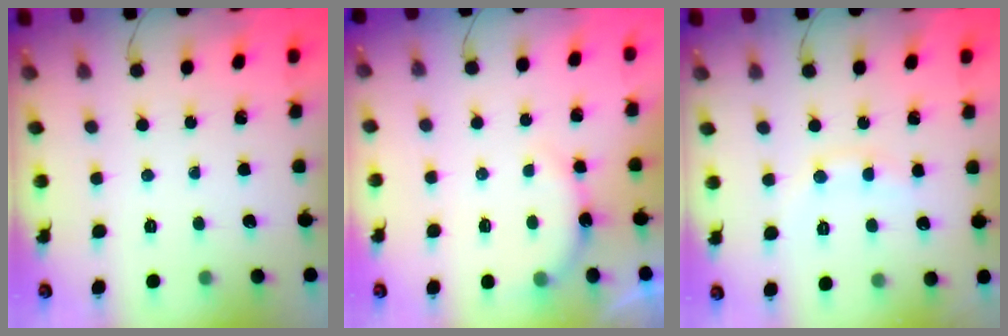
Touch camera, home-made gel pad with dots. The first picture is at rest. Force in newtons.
{"total": 5.9, "press": 5.8, "slide": 1.0}
{"total": 8.4, "press": 8.3, "slide": 1.6}